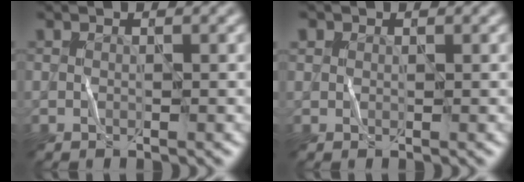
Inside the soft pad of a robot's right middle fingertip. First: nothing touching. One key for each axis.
{"total": 1.1, "fx": 0.6, "fy": 0.9, "fz": 0.4, "tx": 0.004, "ty": 0.004, "tz": -0.005}